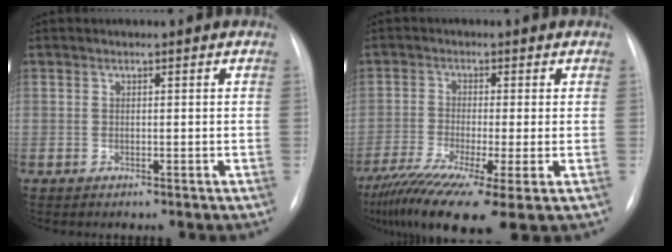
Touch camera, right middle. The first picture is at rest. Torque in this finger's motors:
{"motor_torque": [1.32, -0.82, 0.65, 0.20]}